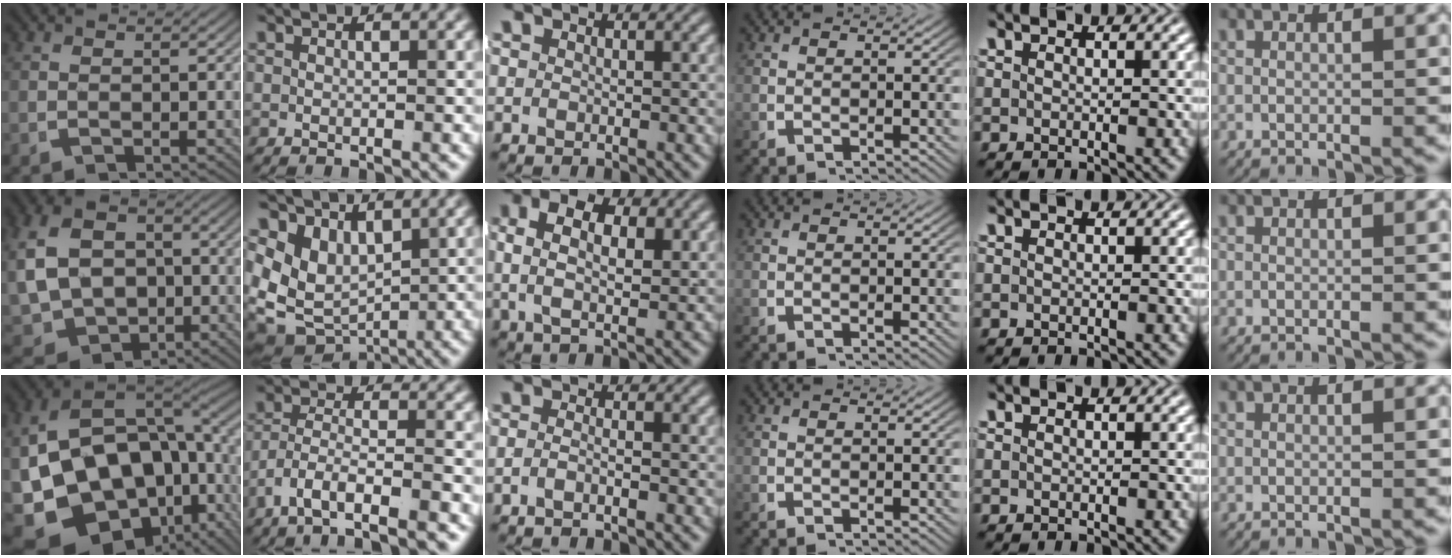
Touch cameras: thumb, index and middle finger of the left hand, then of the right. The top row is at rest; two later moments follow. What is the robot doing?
{"motion": "lift_and_place", "object": "shorts"}